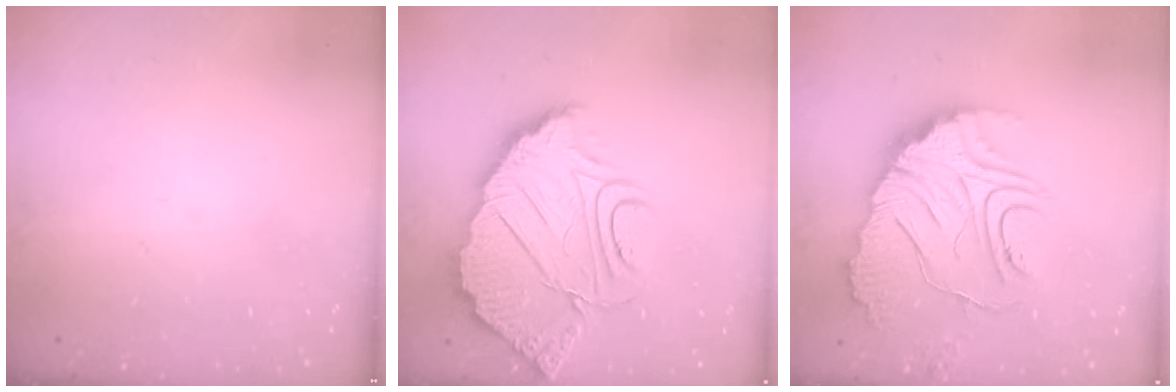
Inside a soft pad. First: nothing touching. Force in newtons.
{"total": 16.1, "press": 16.1, "slide": 0.7}
{"total": 18.9, "press": 18.8, "slide": 1.8}